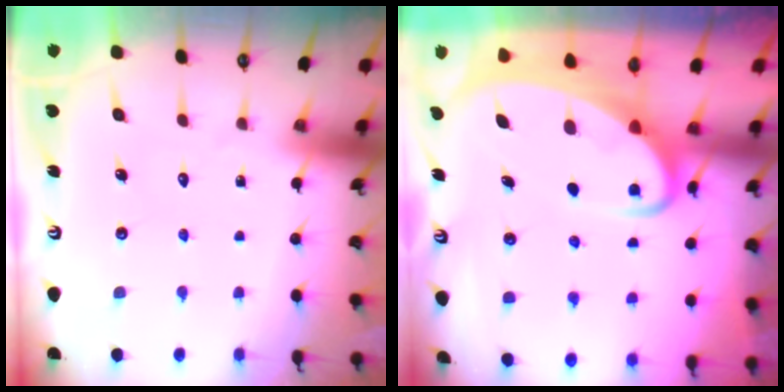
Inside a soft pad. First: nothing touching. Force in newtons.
{"total": 5.3, "press": 5.2, "slide": 0.8}